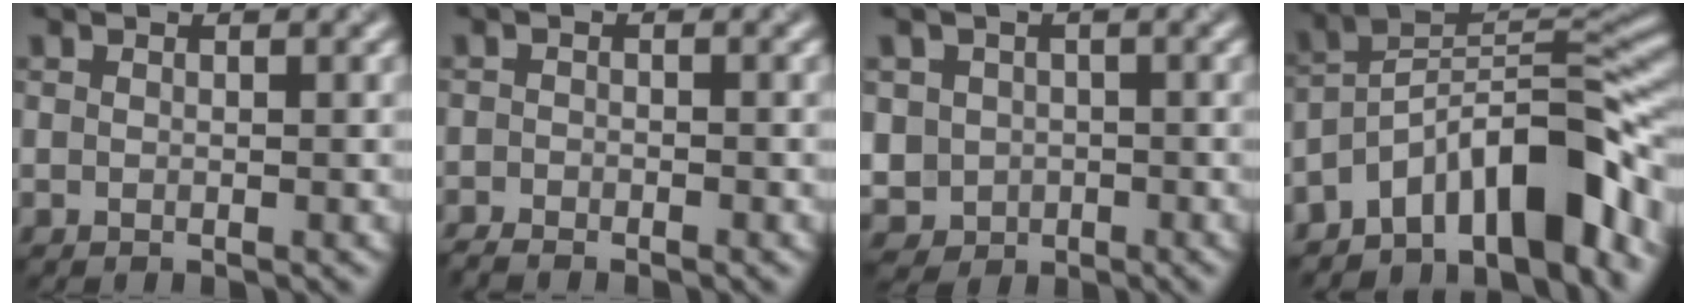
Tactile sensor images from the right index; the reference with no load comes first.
{"total": 1.5, "force": [-1.5, 0.0, 0.3], "torque": [-0.010, -0.004, -0.034]}
{"total": 3.8, "force": [-0.7, 3.7, 0.7], "torque": [-0.006, -0.003, -0.018]}
{"total": 9.9, "force": [-6.6, 3.4, 6.5], "torque": [-0.079, 0.016, -0.127]}